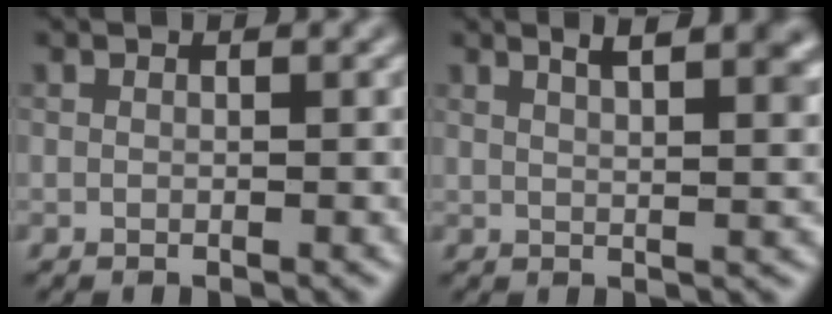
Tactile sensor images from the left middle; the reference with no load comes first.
{"total": 5.1, "force": [3.1, 1.8, 3.5], "torque": [-0.016, 0.022, 0.035]}